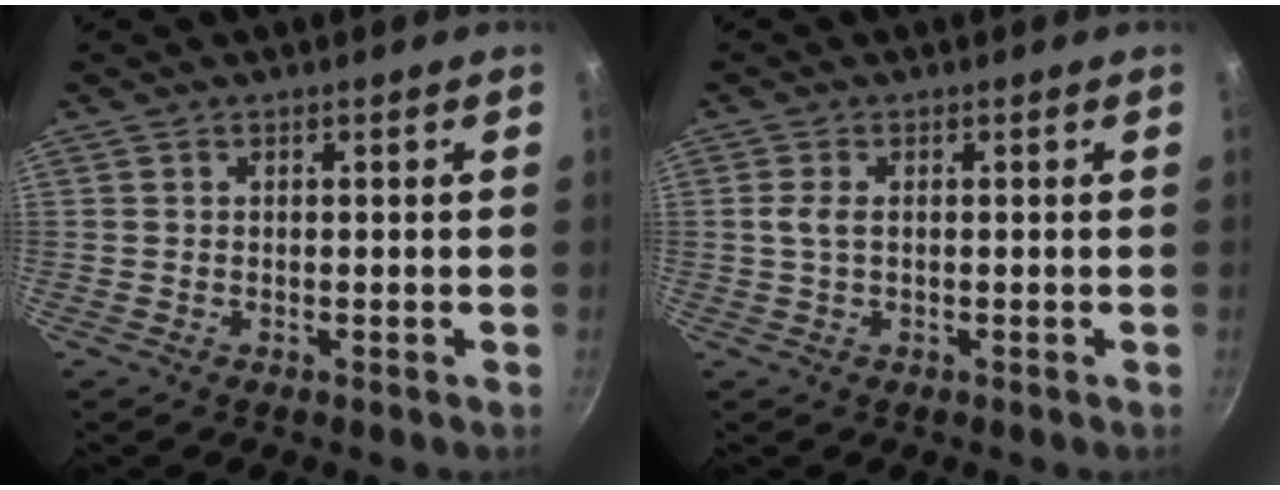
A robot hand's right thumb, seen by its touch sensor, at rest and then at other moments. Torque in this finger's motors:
{"motor_torque": [0.46, 0.42, 0.12, -0.20, 0.02]}